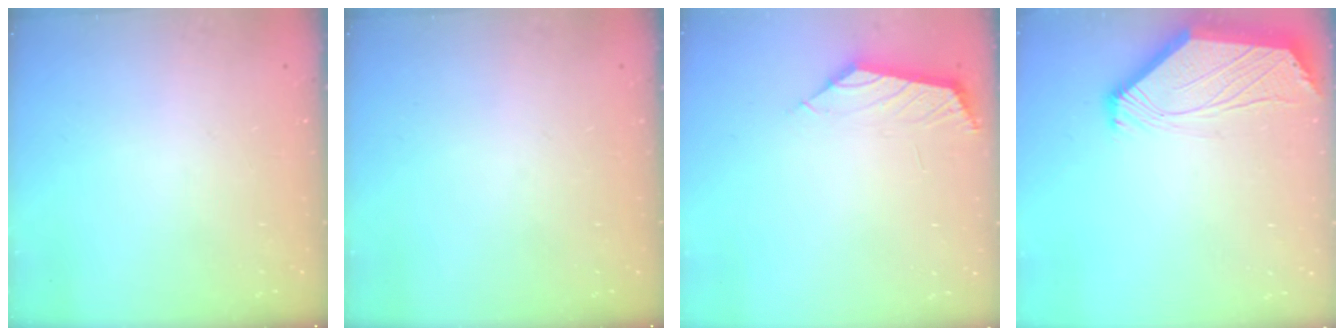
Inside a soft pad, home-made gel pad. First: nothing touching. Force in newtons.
{"total": 0.0}
{"total": 2.1, "press": 2.0, "slide": 0.3}
{"total": 2.5, "press": 2.4, "slide": 0.6}